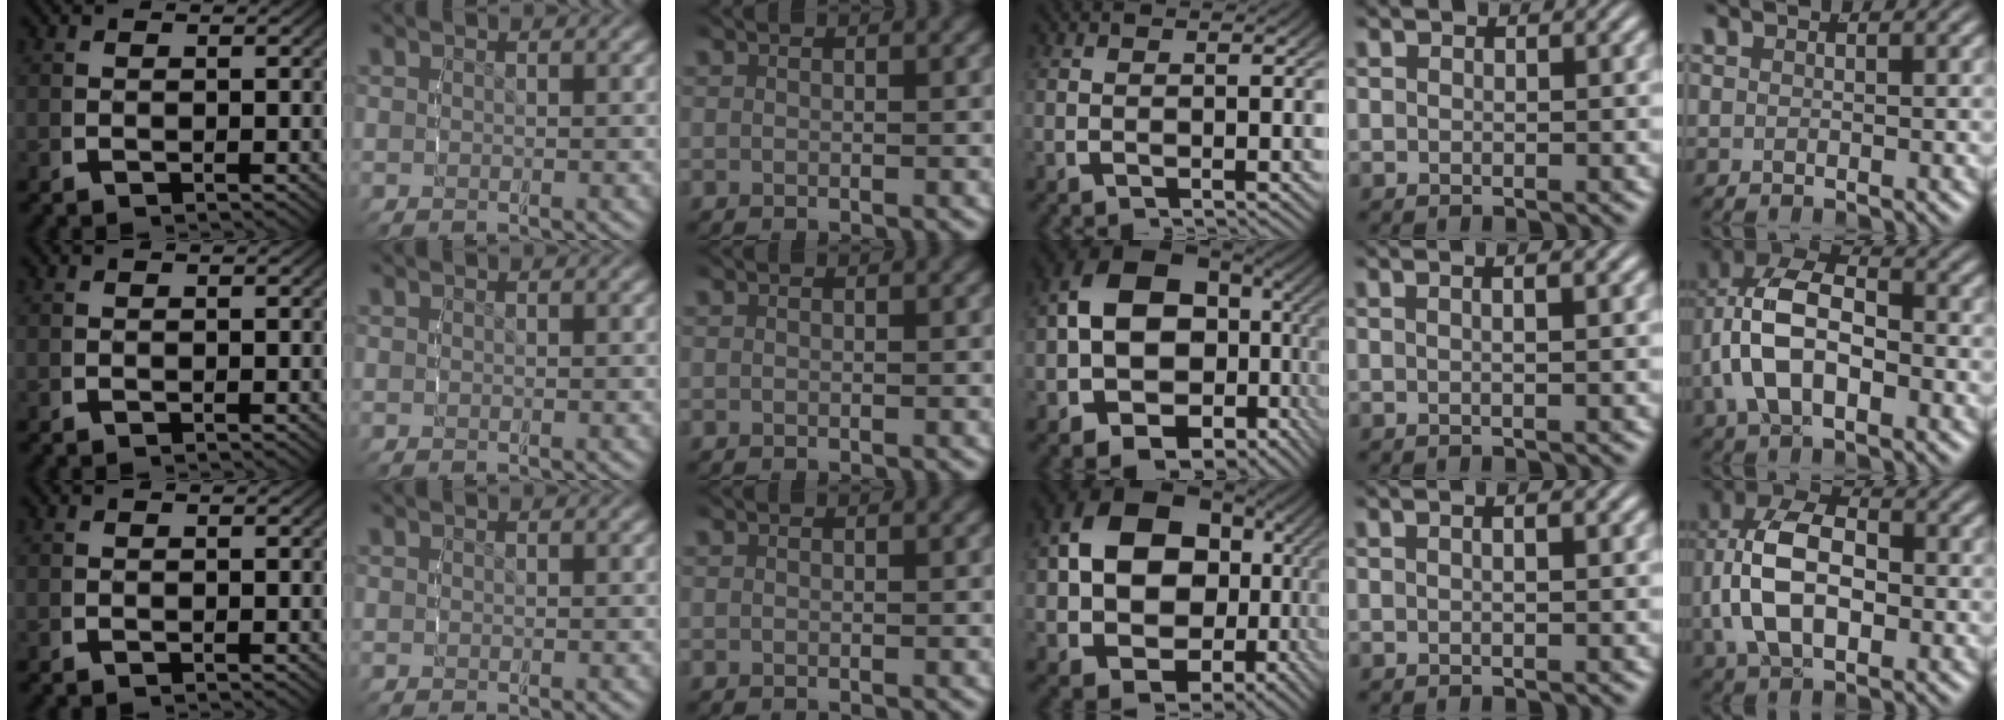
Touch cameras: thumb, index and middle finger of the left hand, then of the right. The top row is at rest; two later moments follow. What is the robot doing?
{"motion": "lift_and_place", "object": "cloth"}